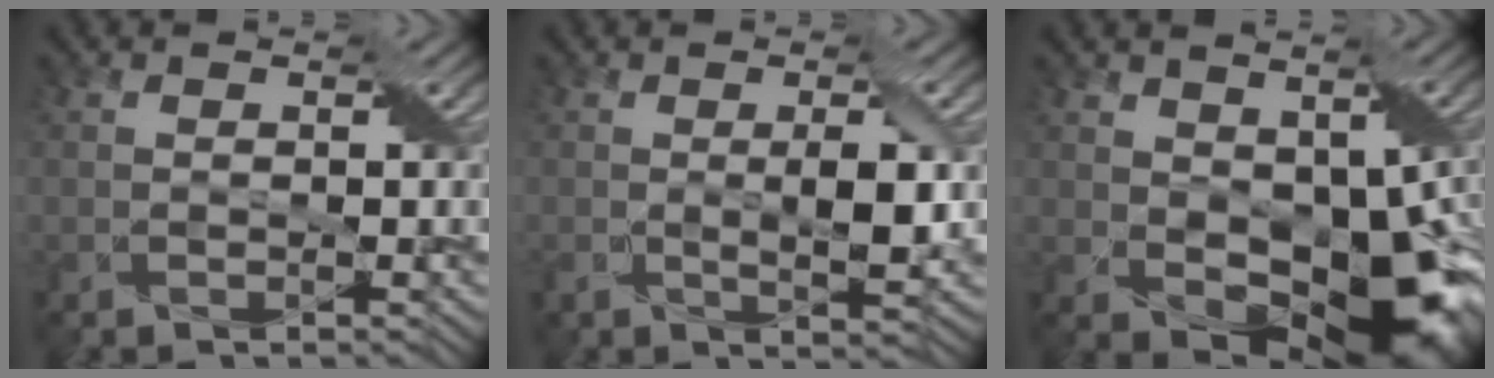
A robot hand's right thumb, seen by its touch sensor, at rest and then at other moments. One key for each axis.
{"total": 4.2, "fx": 0.1, "fy": 1.3, "fz": 4.0, "tx": -0.077, "ty": -0.003, "tz": 0.003}
{"total": 12.0, "fx": -0.4, "fy": 7.3, "fz": 9.5, "tx": -0.149, "ty": -0.018, "tz": 0.000}